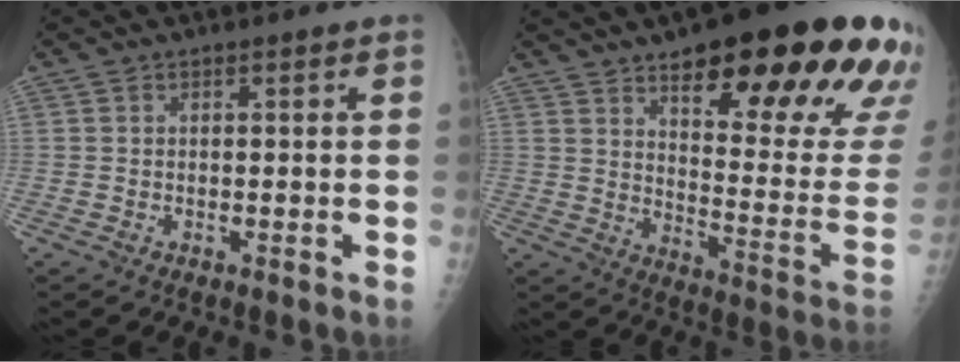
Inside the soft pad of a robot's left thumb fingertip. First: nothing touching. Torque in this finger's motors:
{"motor_torque": [3.02, 1.99, 1.28, -1.49, 0.13]}